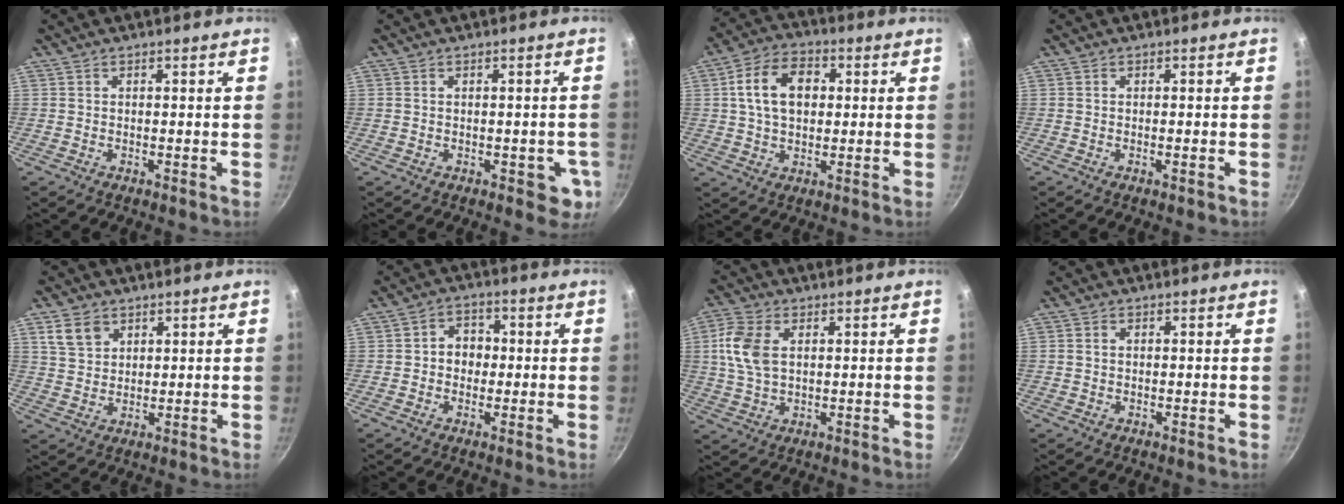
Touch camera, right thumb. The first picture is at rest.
{"total": 5.5, "force": [-1.2, 3.1, 4.4], "torque": [-0.022, 0.006, -0.010]}
{"total": 11.6, "force": [2.0, 8.0, 8.2], "torque": [-0.121, 0.015, 0.025]}
{"total": 0.9, "force": [-0.3, 0.2, 0.8], "torque": [-0.013, 0.001, -0.005]}
{"total": 6.0, "force": [3.1, 4.3, 2.9], "torque": [-0.036, -0.005, 0.065]}
{"total": 5.1, "force": [-0.2, 4.3, 2.6], "torque": [-0.008, 0.011, -0.010]}
{"total": 9.0, "force": [1.9, 5.7, 6.7], "torque": [-0.135, 0.005, 0.033]}
{"total": 1.3, "force": [0.2, 1.0, 0.8], "torque": [-0.014, 0.005, 0.004]}